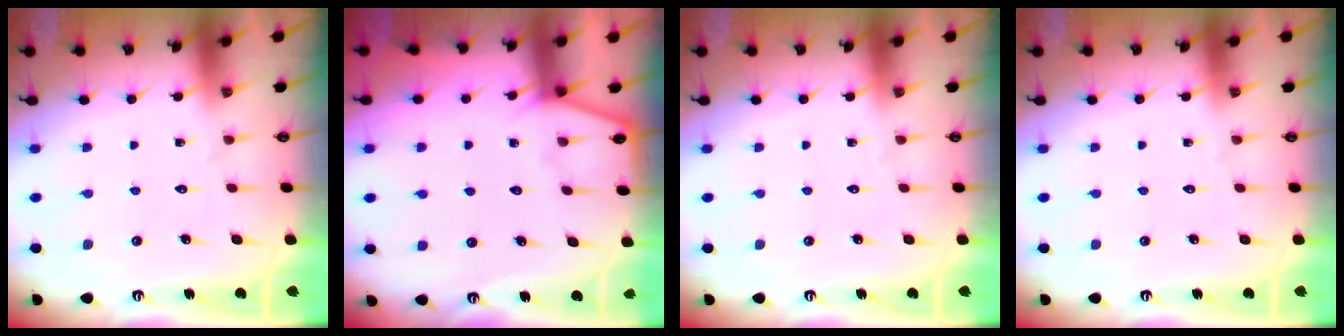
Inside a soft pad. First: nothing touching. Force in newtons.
{"total": 4.0, "press": 3.9, "slide": 0.4}
{"total": 0.0}
{"total": 0.0}